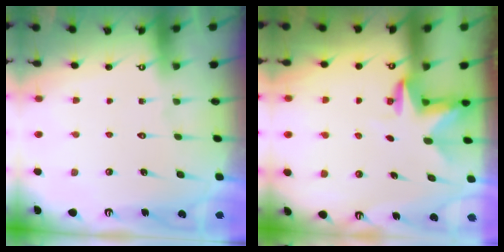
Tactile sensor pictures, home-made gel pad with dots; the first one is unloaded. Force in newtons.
{"total": 3.3, "press": 3.3, "slide": 0.1}